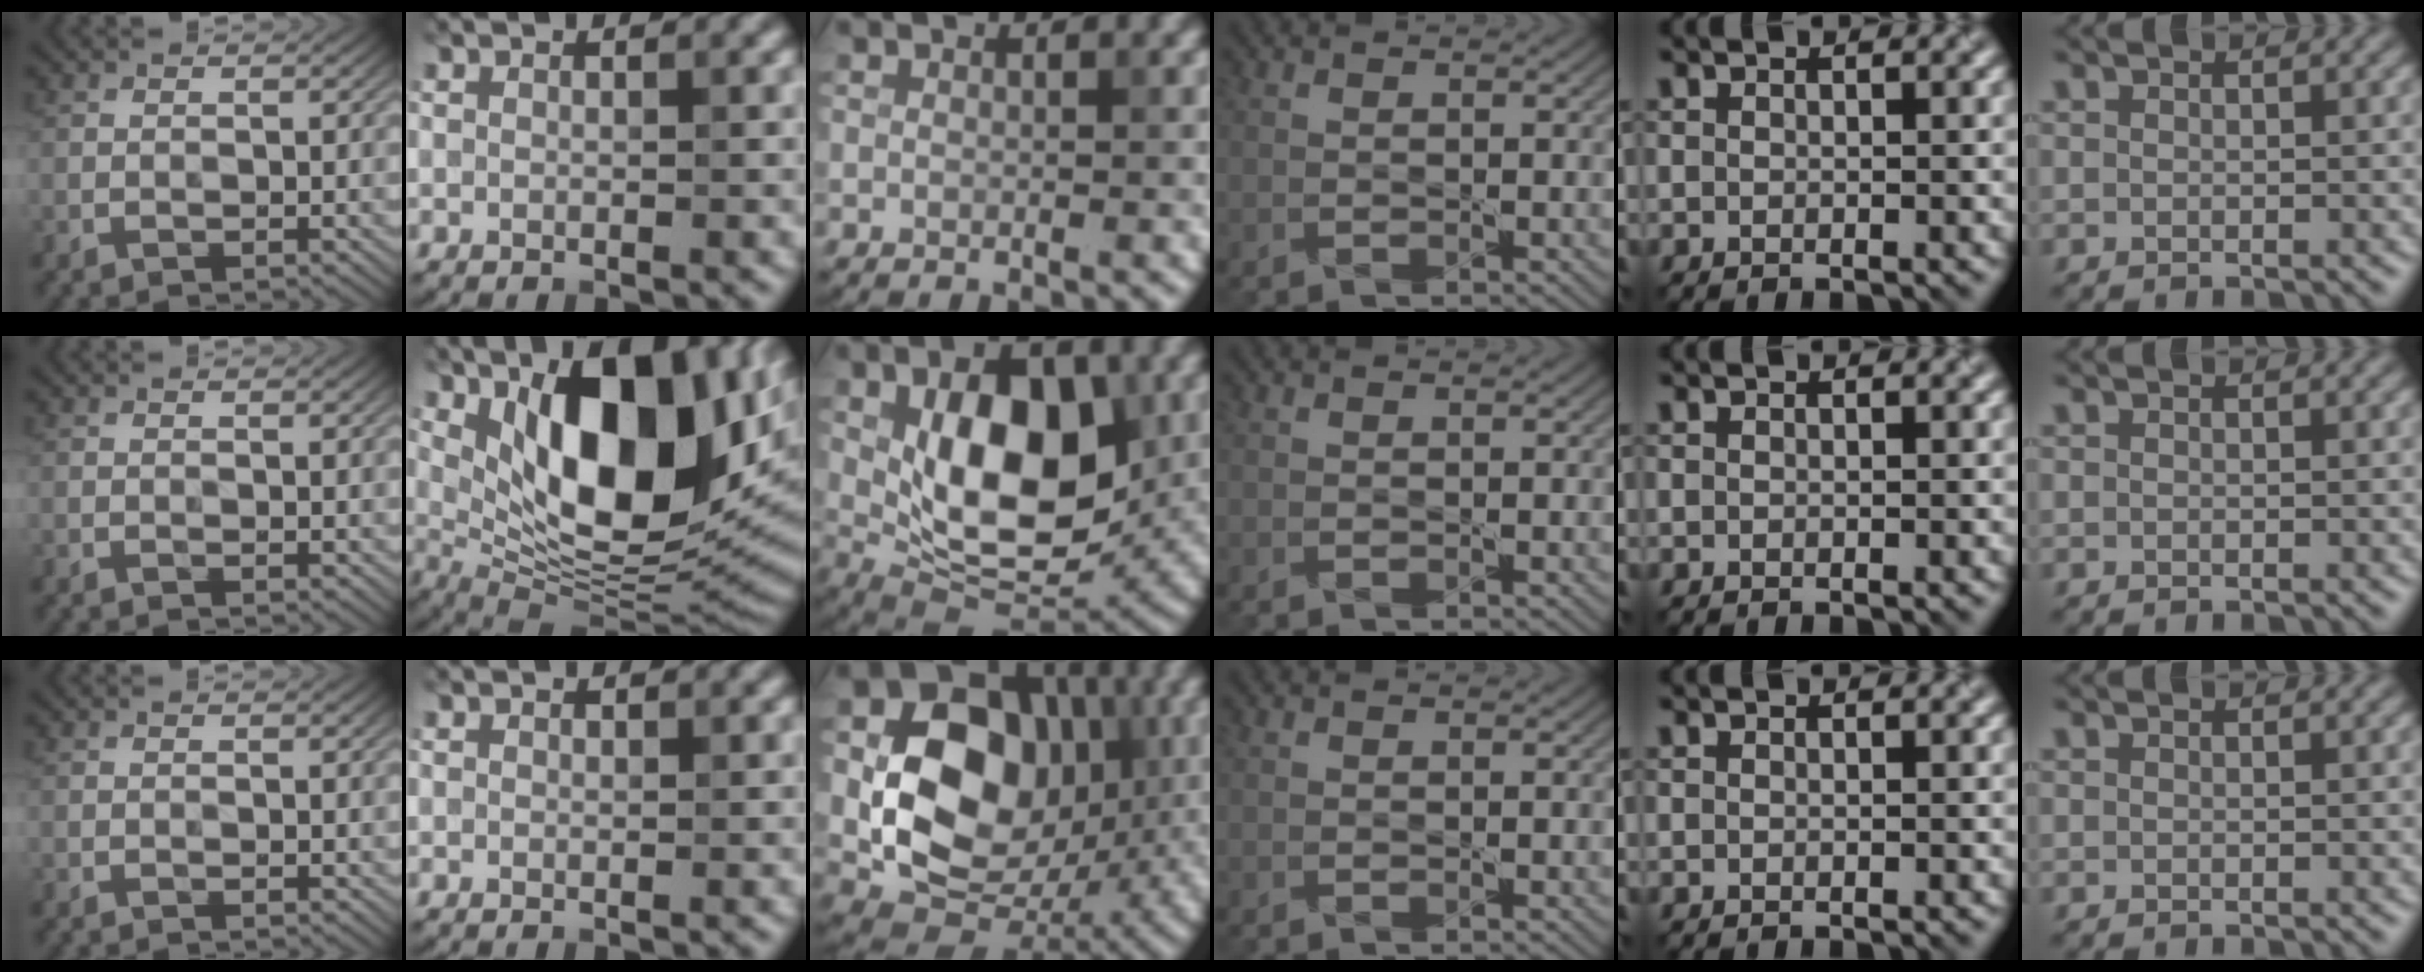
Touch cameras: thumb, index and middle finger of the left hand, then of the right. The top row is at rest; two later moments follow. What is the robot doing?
{"motion": "pour", "object": "kettle"}